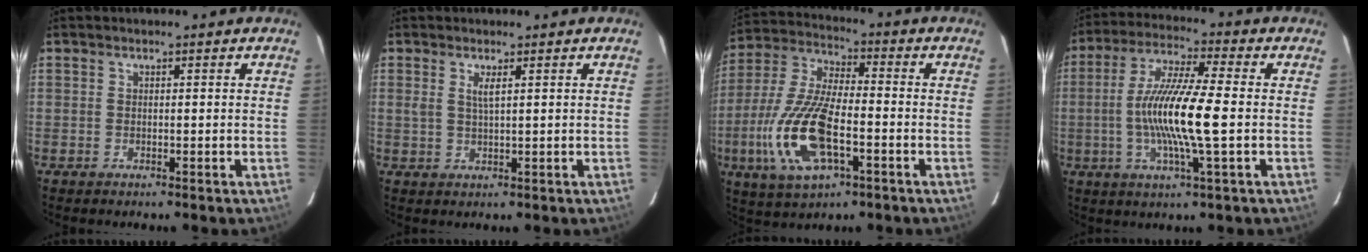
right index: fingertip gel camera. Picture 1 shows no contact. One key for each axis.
{"total": 2.1, "fx": 0.9, "fy": 0.1, "fz": 1.9, "tx": -0.035, "ty": -0.002, "tz": 0.017}
{"total": 17.6, "fx": -5.4, "fy": 6.9, "fz": 15.2, "tx": -0.336, "ty": -0.012, "tz": -0.104}
{"total": 13.8, "fx": -1.6, "fy": 0.9, "fz": 13.7, "tx": -0.263, "ty": -0.001, "tz": -0.035}